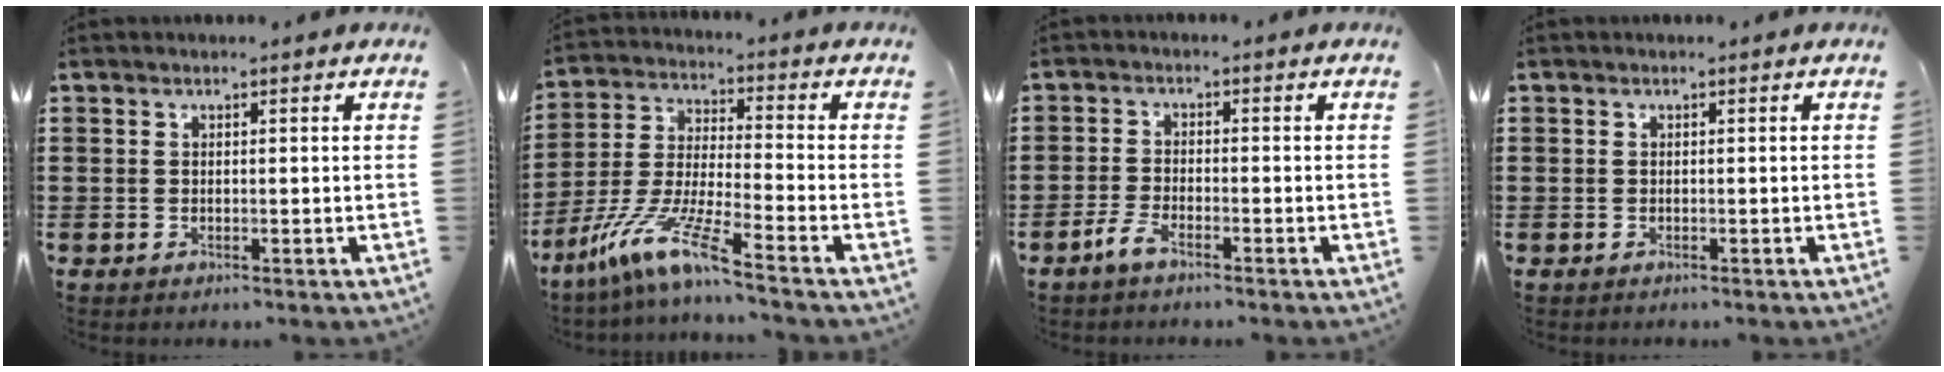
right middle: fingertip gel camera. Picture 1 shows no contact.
{"total": 10.2, "force": [-7.6, 0.2, 6.7], "torque": [-0.158, -0.015, -0.159]}
{"total": 3.1, "force": [-2.2, 0.7, 2.0], "torque": [-0.055, -0.003, -0.048]}
{"total": 0.5, "force": [-0.2, 0.5, -0.1], "torque": [0.001, 0.005, -0.007]}